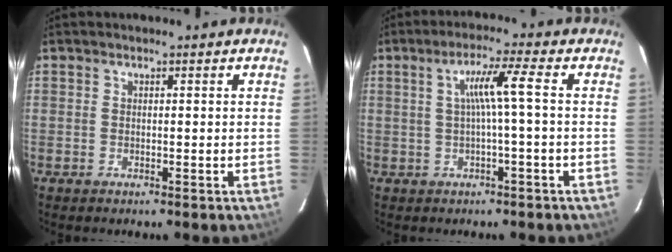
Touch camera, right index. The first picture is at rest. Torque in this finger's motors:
{"motor_torque": [0.46, -0.20, 0.35, 0.11]}